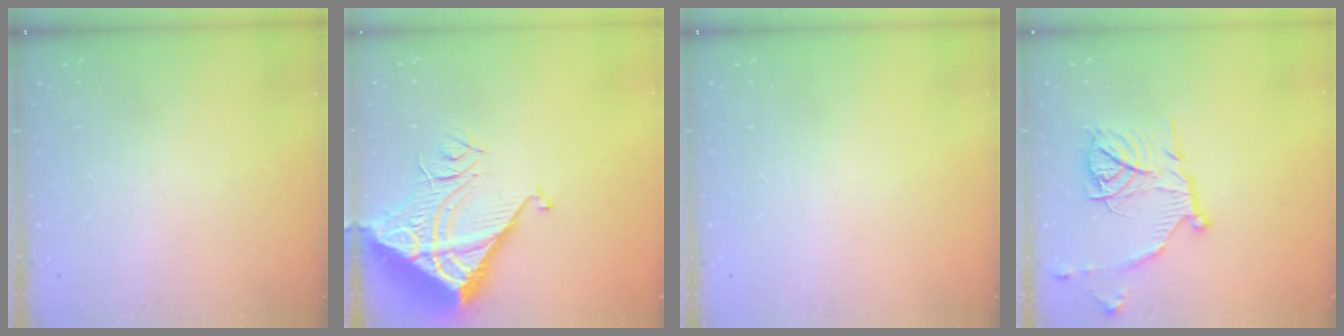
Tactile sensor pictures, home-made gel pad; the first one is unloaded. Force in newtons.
{"total": 9.4, "press": 9.3, "slide": 1.0}
{"total": 0.0}
{"total": 14.6, "press": 14.5, "slide": 1.3}